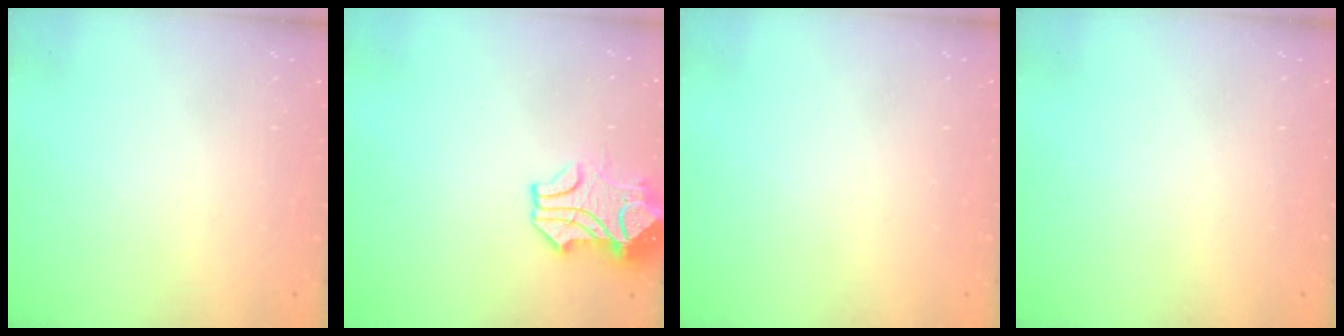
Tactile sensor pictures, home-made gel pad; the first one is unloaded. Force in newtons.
{"total": 2.2, "press": 1.9, "slide": 1.1}
{"total": 0.0}
{"total": 0.0}